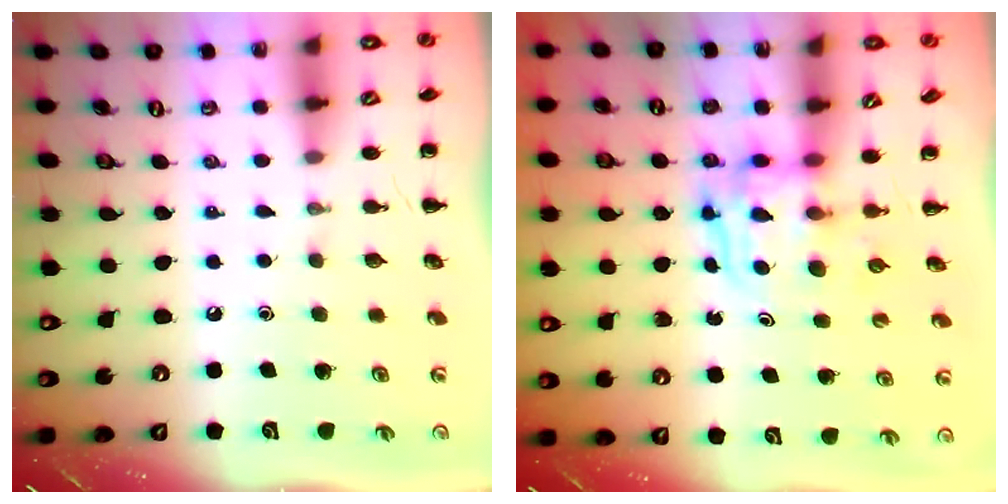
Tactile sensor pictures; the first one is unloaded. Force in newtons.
{"total": 3.5, "press": 3.5, "slide": 0.3}